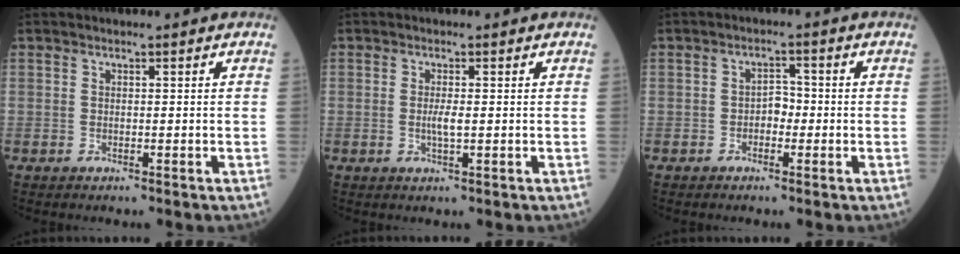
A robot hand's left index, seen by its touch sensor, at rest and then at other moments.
{"total": 1.9, "force": [-0.2, 0.2, 1.9], "torque": [-0.041, -0.003, -0.003]}
{"total": 2.4, "force": [-0.8, 1.5, 1.7], "torque": [-0.018, 0.008, -0.019]}